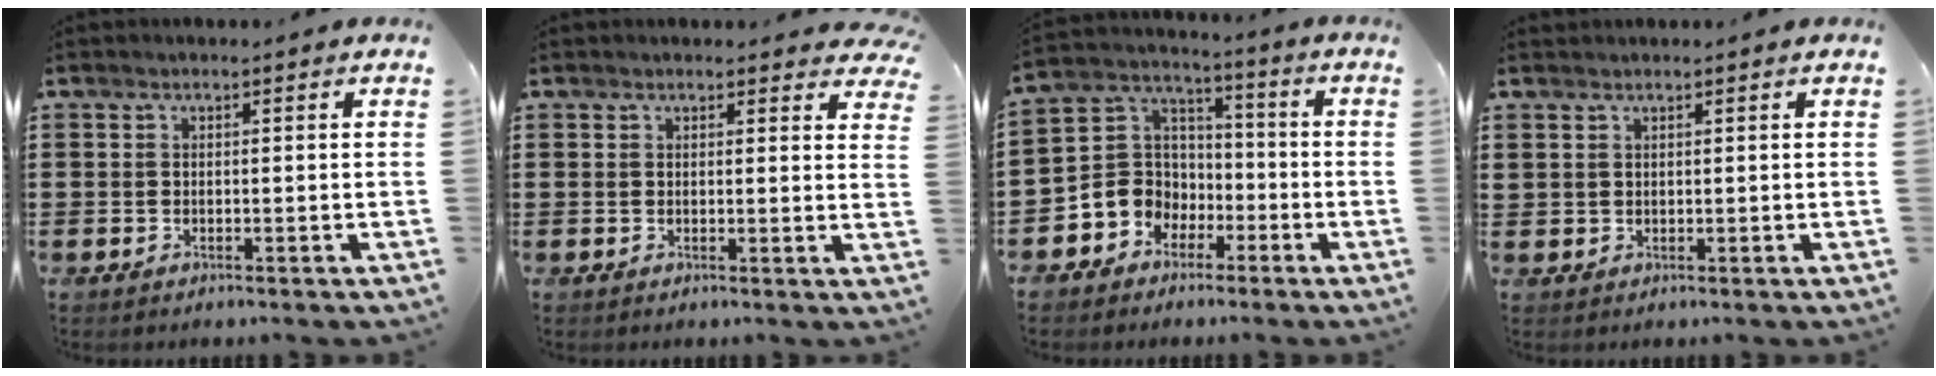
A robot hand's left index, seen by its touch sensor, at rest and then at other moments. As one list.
[{"total": 1.7, "force": [1.6, 0.5, 0.4], "torque": [-0.005, -0.001, 0.030]}, {"total": 6.7, "force": [-2.5, 6.2, 0.6], "torque": [-0.059, 0.001, -0.055]}, {"total": 1.1, "force": [1.0, 0.6, 0.0], "torque": [-0.003, 0.002, 0.020]}]